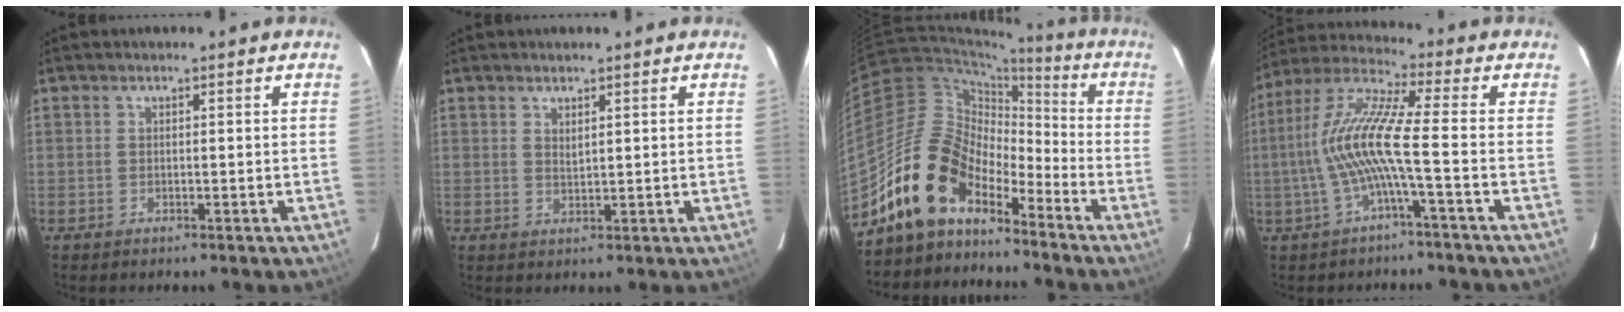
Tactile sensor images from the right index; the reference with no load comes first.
{"total": 1.5, "force": [1.0, 0.6, 1.0], "torque": [-0.017, 0.000, 0.019]}
{"total": 13.7, "force": [-10.7, 6.4, 5.7], "torque": [-0.100, 0.025, -0.208]}
{"total": 11.5, "force": [-2.3, -0.1, 11.2], "torque": [-0.230, 0.007, -0.044]}